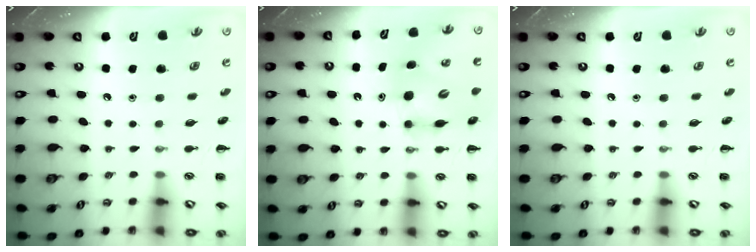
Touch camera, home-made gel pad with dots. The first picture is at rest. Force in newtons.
{"total": 7.0, "press": 7.0, "slide": 0.6}
{"total": 0.0}